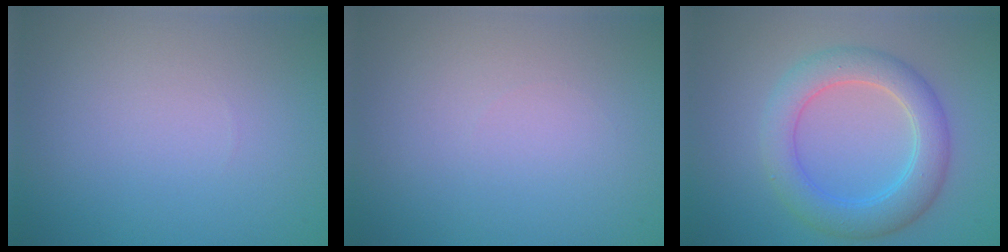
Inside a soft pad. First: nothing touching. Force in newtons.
{"total": 0.0}
{"total": 5.1, "press": 5.1, "slide": 0.1}